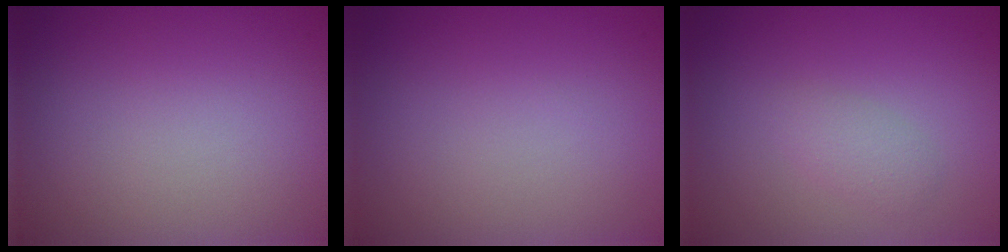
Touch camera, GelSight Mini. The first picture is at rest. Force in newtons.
{"total": 0.0}
{"total": 1.4, "press": 1.4, "slide": 0.1}